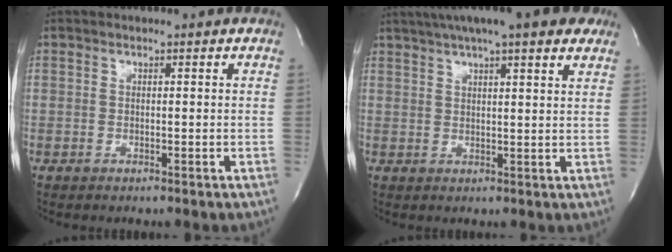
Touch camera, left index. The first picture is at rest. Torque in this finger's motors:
{"motor_torque": [0.35, -0.45, 0.96, 0.21]}